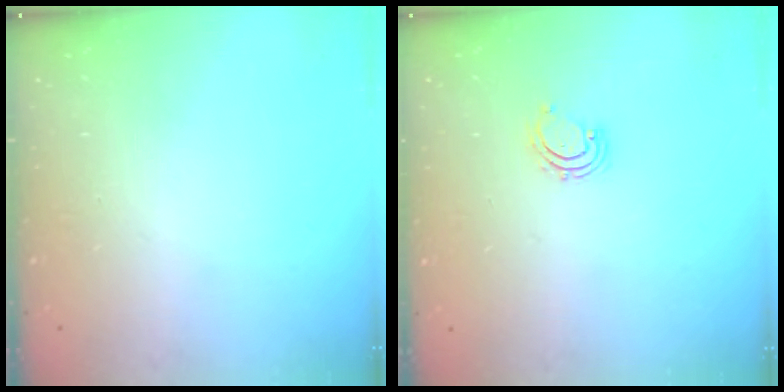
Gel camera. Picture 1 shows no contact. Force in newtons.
{"total": 2.9, "press": 2.9, "slide": 0.4}